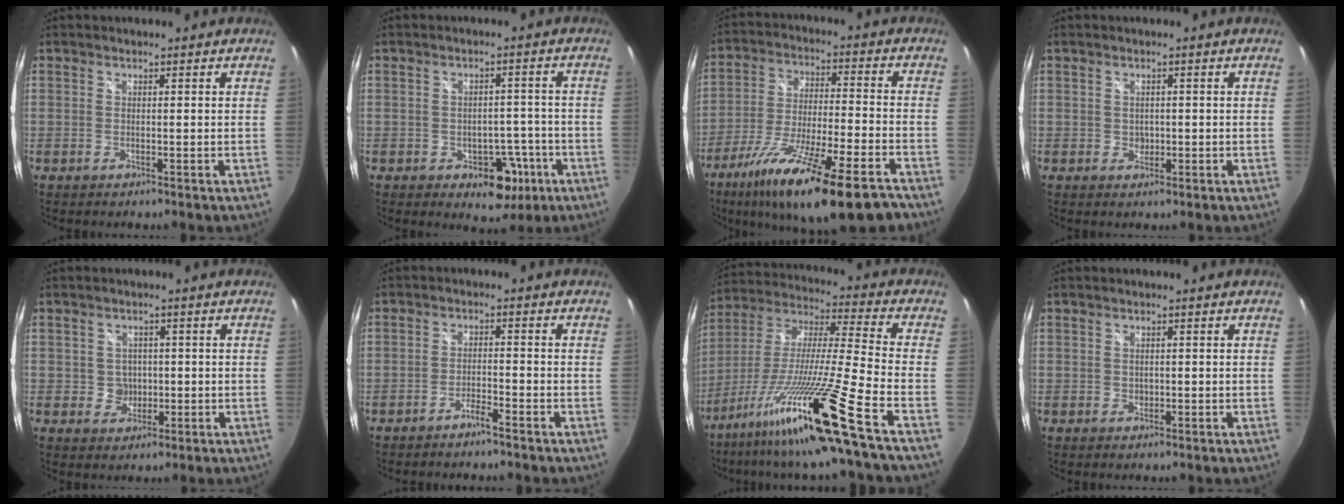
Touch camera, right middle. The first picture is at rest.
{"total": 7.3, "force": [-3.4, 5.2, 3.9], "torque": [-0.054, 0.014, -0.030]}
{"total": 21.6, "force": [-15.2, 3.0, 15.1], "torque": [-0.271, -0.053, -0.251]}
{"total": 1.6, "force": [-0.2, 1.5, 0.4], "torque": [-0.002, -0.002, -0.002]}
{"total": 3.5, "force": [-0.2, 3.4, 0.6], "torque": [-0.012, 0.006, 0.002]}
{"total": 2.4, "force": [-2.2, 0.0, 1.0], "torque": [-0.034, 0.002, -0.039]}
{"total": 21.2, "force": [-14.5, -2.5, 15.4], "torque": [-0.272, -0.056, -0.255]}
{"total": 0.8, "force": [-0.1, 0.7, 0.1], "torque": [0.002, -0.003, -0.002]}